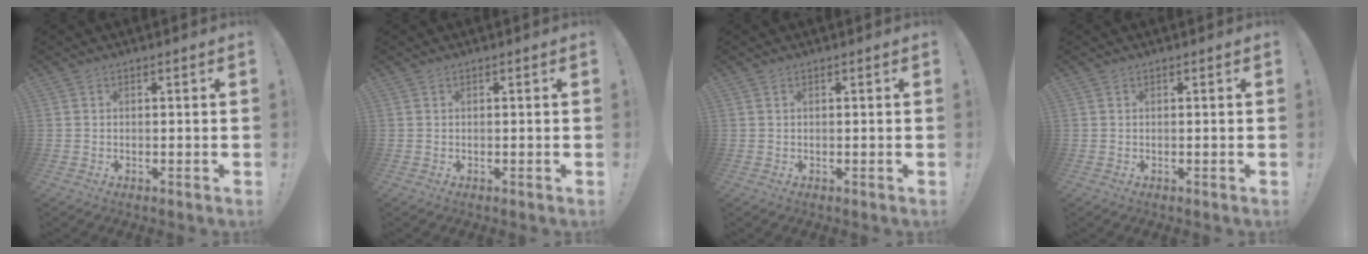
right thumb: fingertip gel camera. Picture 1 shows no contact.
{"total": 0.0}
{"total": 0.0}
{"total": 0.0}